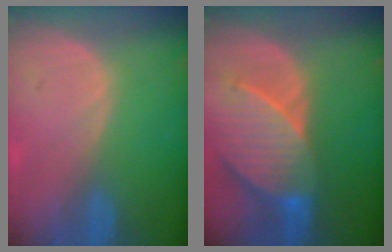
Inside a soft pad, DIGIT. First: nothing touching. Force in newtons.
{"total": 9.5, "press": 8.6, "slide": 3.8}